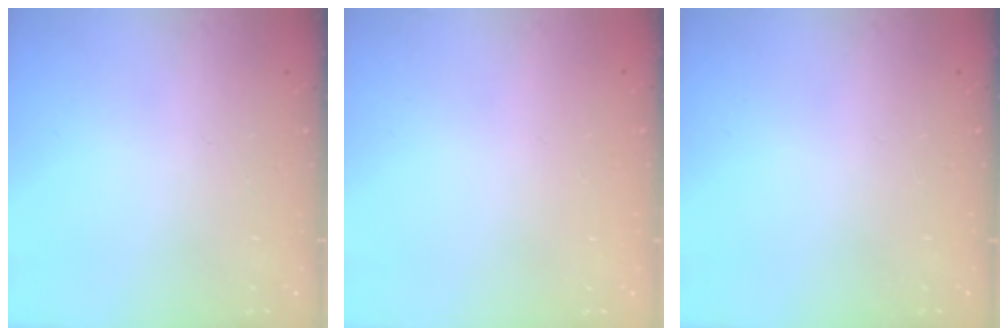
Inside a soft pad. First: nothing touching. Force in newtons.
{"total": 0.0}
{"total": 0.0}